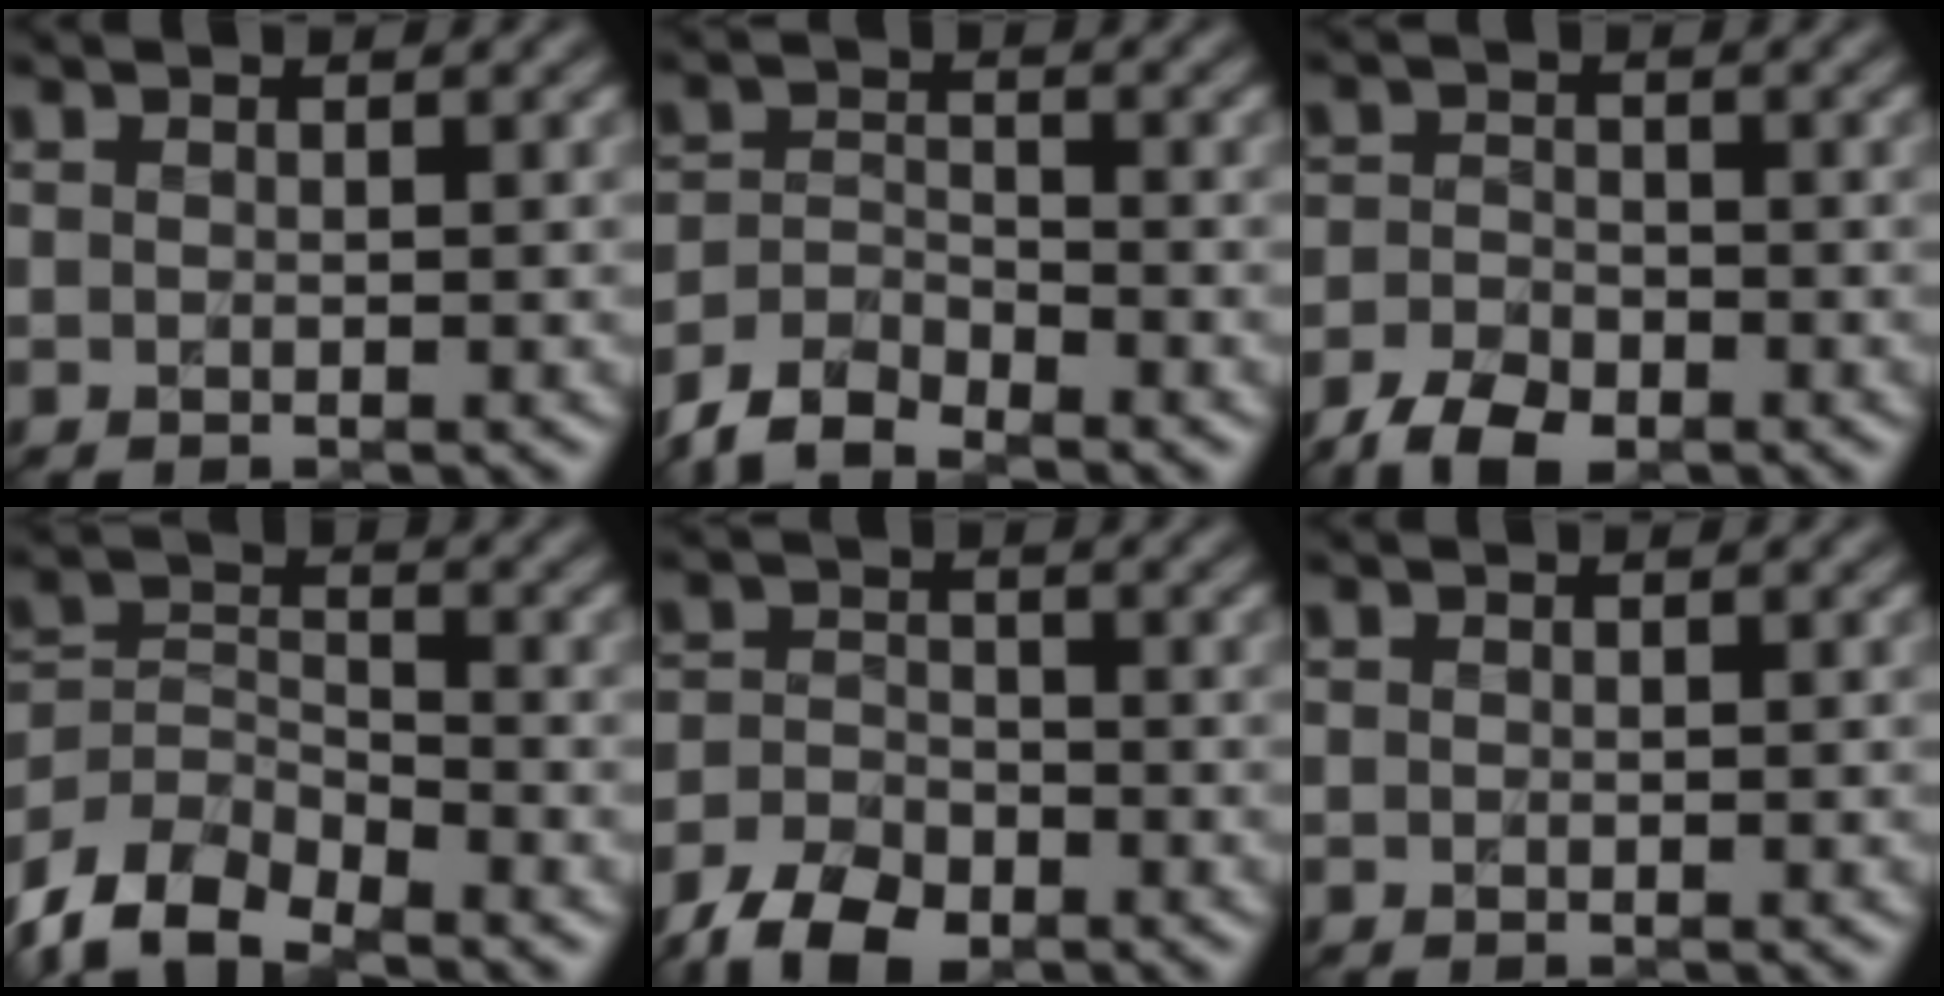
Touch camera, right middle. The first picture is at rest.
{"total": 4.1, "force": [-3.6, 1.3, 1.6], "torque": [-0.029, -0.002, -0.080]}
{"total": 5.2, "force": [-3.7, 2.4, 2.7], "torque": [-0.051, -0.008, -0.077]}
{"total": 7.8, "force": [-6.1, 3.1, 3.7], "torque": [-0.074, -0.006, -0.127]}
{"total": 6.3, "force": [-4.5, 3.0, 3.2], "torque": [-0.061, -0.008, -0.092]}
{"total": 0.0}